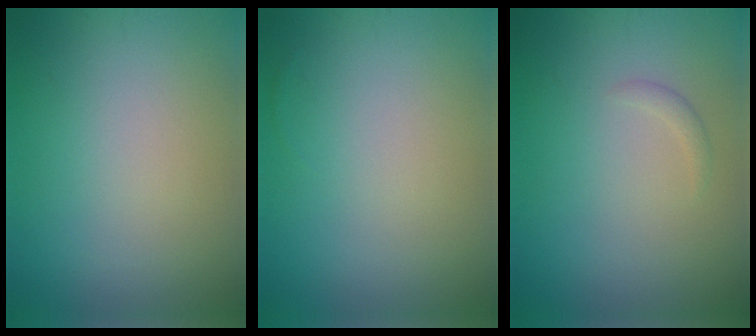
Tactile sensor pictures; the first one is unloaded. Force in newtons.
{"total": 0.0}
{"total": 0.8, "press": 0.8, "slide": 0.1}